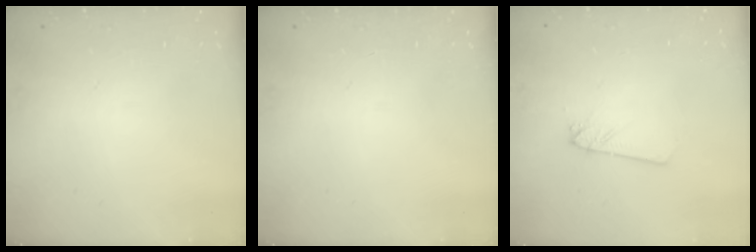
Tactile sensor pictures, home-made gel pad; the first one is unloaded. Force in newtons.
{"total": 0.0}
{"total": 1.6, "press": 1.6, "slide": 0.0}